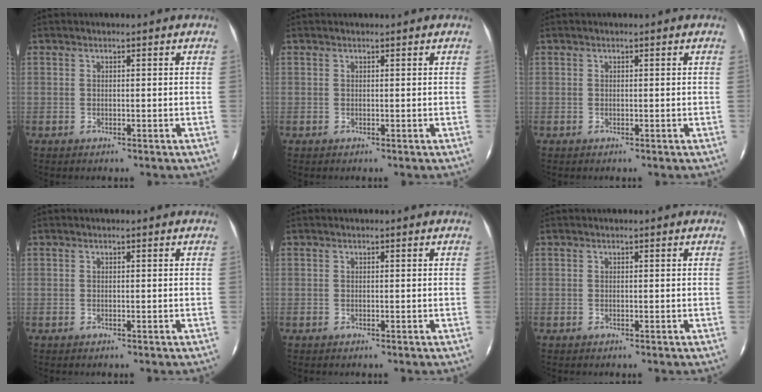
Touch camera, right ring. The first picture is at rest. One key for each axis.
{"total": 0.0}
{"total": 0.0}
{"total": 0.0}
{"total": 0.0}
{"total": 0.0}